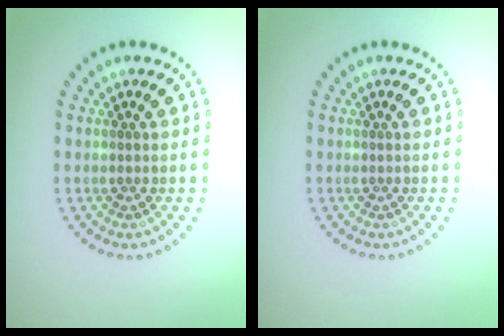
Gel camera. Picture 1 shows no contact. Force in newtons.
{"total": 0.0}